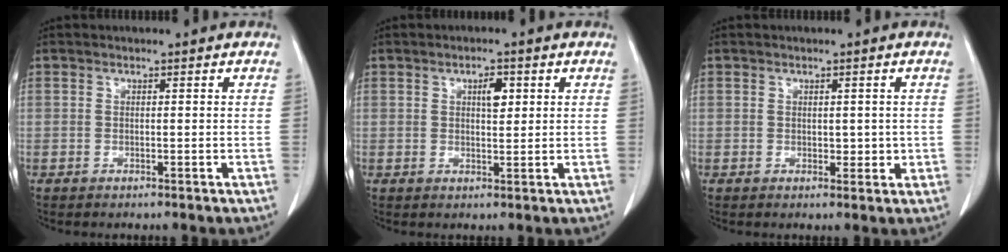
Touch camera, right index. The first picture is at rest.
{"total": 2.9, "force": [1.0, 1.1, 2.4], "torque": [-0.040, 0.001, 0.017]}
{"total": 1.3, "force": [0.0, 0.9, 0.9], "torque": [-0.011, 0.003, 0.003]}